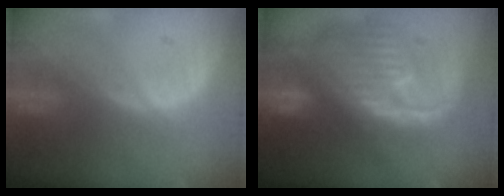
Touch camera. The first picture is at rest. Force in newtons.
{"total": 12.4, "press": 10.6, "slide": 6.4}